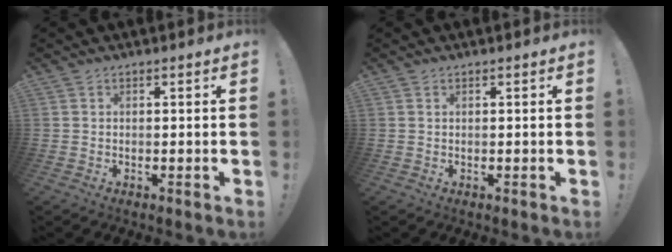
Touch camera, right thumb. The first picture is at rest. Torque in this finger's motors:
{"motor_torque": [-0.22, 0.01, -0.17, 0.23, -0.01]}